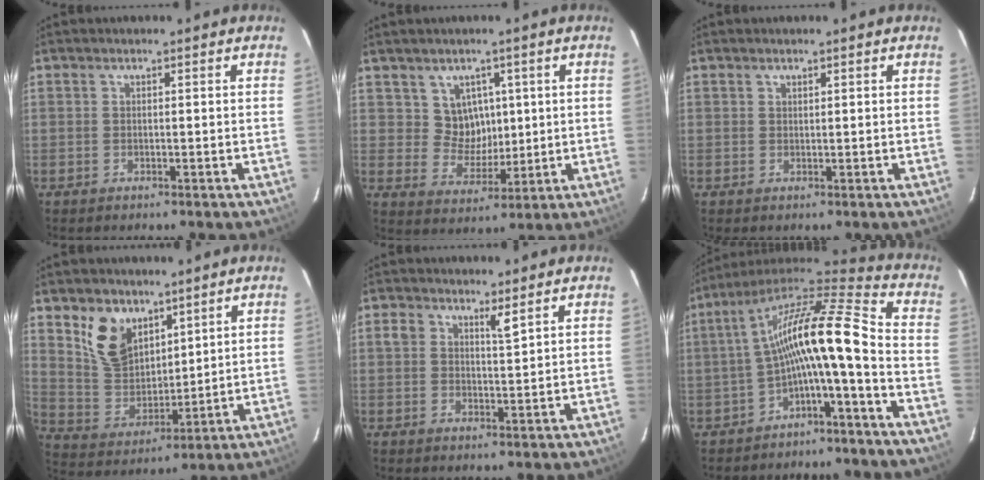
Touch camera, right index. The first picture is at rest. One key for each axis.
{"total": 6.2, "fx": 2.2, "fy": 5.7, "fz": 1.2, "tx": -0.020, "ty": 0.007, "tz": 0.048}
{"total": 0.5, "fx": 0.4, "fy": 0.3, "fz": 0.1, "tx": -0.002, "ty": 0.002, "tz": 0.008}
{"total": 11.4, "fx": 6.7, "fy": 7.3, "fz": 5.6, "tx": -0.114, "ty": 0.012, "tz": 0.145}
{"total": 2.6, "fx": 1.4, "fy": 1.2, "fz": 1.9, "tx": -0.031, "ty": 0.000, "tz": 0.022}
{"total": 16.5, "fx": -3.8, "fy": 2.3, "fz": 15.9, "tx": -0.290, "ty": 0.009, "tz": -0.074}